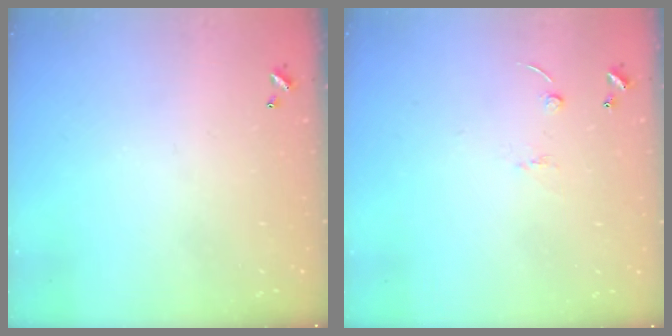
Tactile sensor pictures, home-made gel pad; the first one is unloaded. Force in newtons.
{"total": 3.6, "press": 3.6, "slide": 0.5}